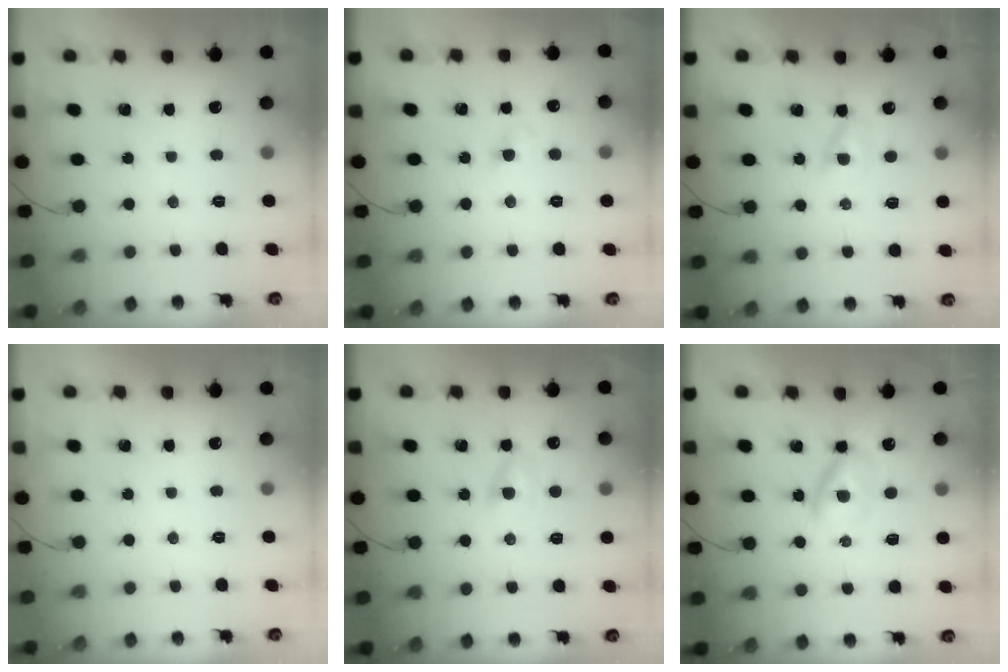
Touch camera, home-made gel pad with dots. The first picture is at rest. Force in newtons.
{"total": 3.7, "press": 3.5, "slide": 1.2}
{"total": 1.7, "press": 1.5, "slide": 0.7}
{"total": 0.0}
{"total": 2.4, "press": 2.2, "slide": 1.0}
{"total": 2.8, "press": 2.8, "slide": 0.5}